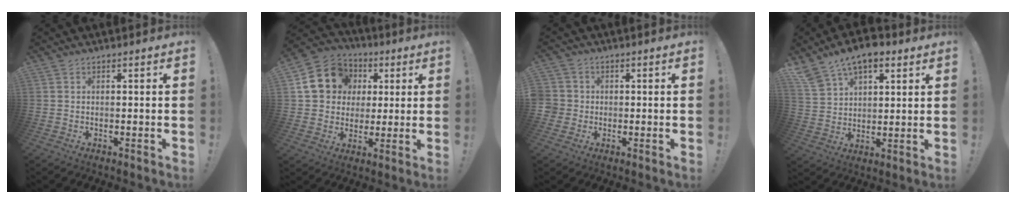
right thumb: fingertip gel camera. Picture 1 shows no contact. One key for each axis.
{"total": 15.5, "fx": 4.1, "fy": 13.4, "fz": 6.6, "tx": -0.091, "ty": -0.002, "tz": 0.095}
{"total": 3.8, "fx": -0.5, "fy": 3.6, "fz": 0.9, "tx": -0.027, "ty": 0.009, "tz": -0.009}
{"total": 12.0, "fx": 7.9, "fy": 6.9, "fz": 5.7, "tx": -0.100, "ty": -0.038, "tz": 0.153}